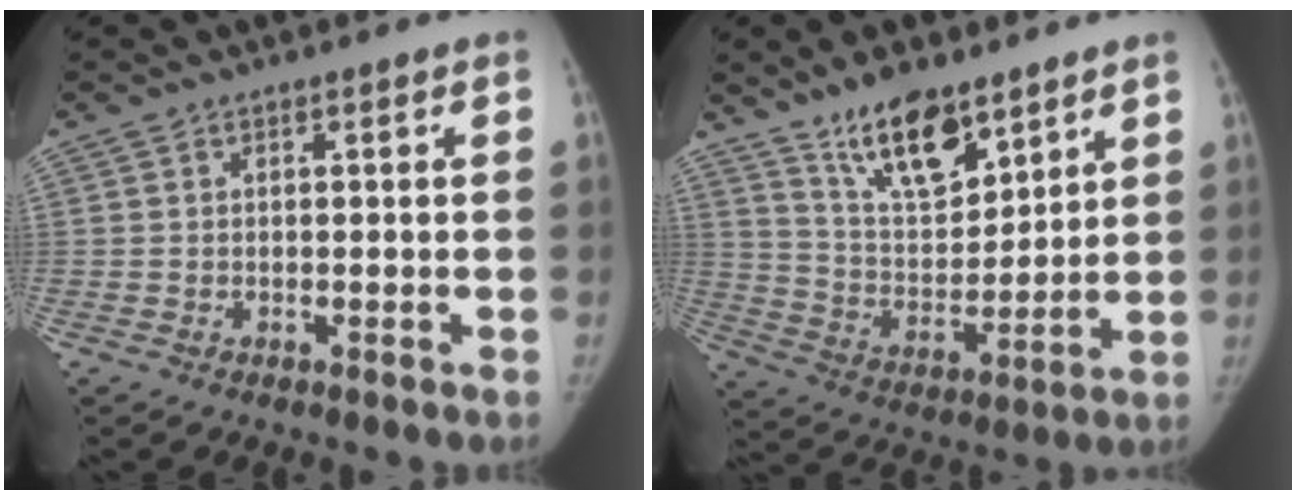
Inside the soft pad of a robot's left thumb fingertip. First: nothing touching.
{"total": 14.2, "force": [10.1, 5.8, 8.1], "torque": [-0.106, -0.067, 0.192]}